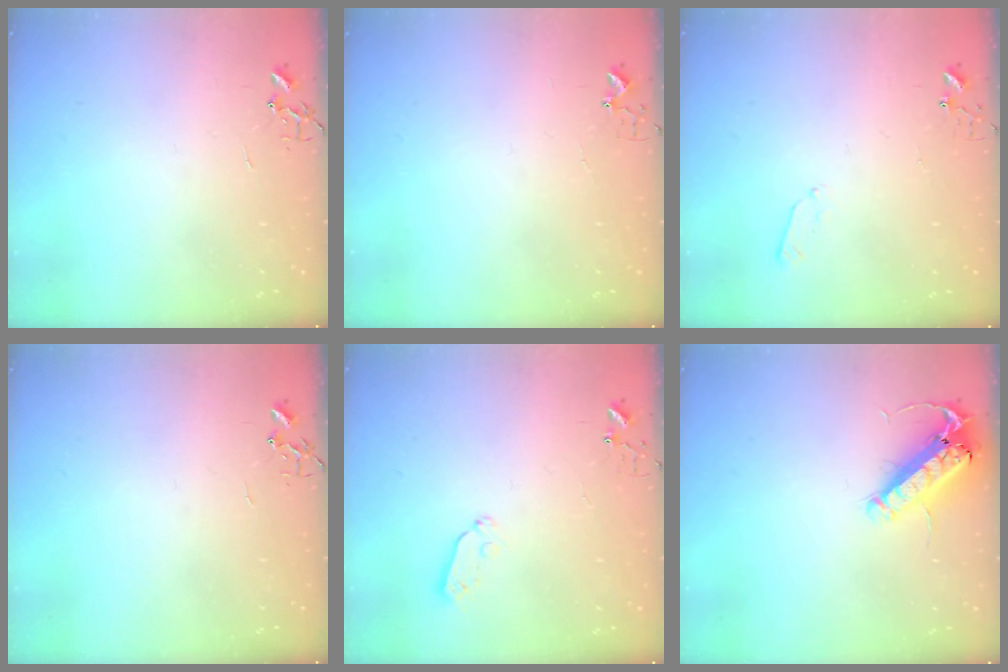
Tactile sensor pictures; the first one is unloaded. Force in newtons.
{"total": 3.7, "press": 3.6, "slide": 0.5}
{"total": 3.4, "press": 3.4, "slide": 0.5}
{"total": 0.0}
{"total": 3.9, "press": 3.8, "slide": 0.6}
{"total": 14.7, "press": 14.4, "slide": 2.7}